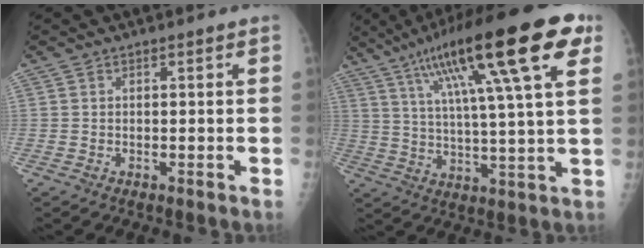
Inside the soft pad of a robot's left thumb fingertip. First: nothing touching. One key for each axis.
{"total": 24.1, "fx": 11.5, "fy": 4.4, "fz": 20.7, "tx": -0.328, "ty": 0.004, "tz": 0.181}